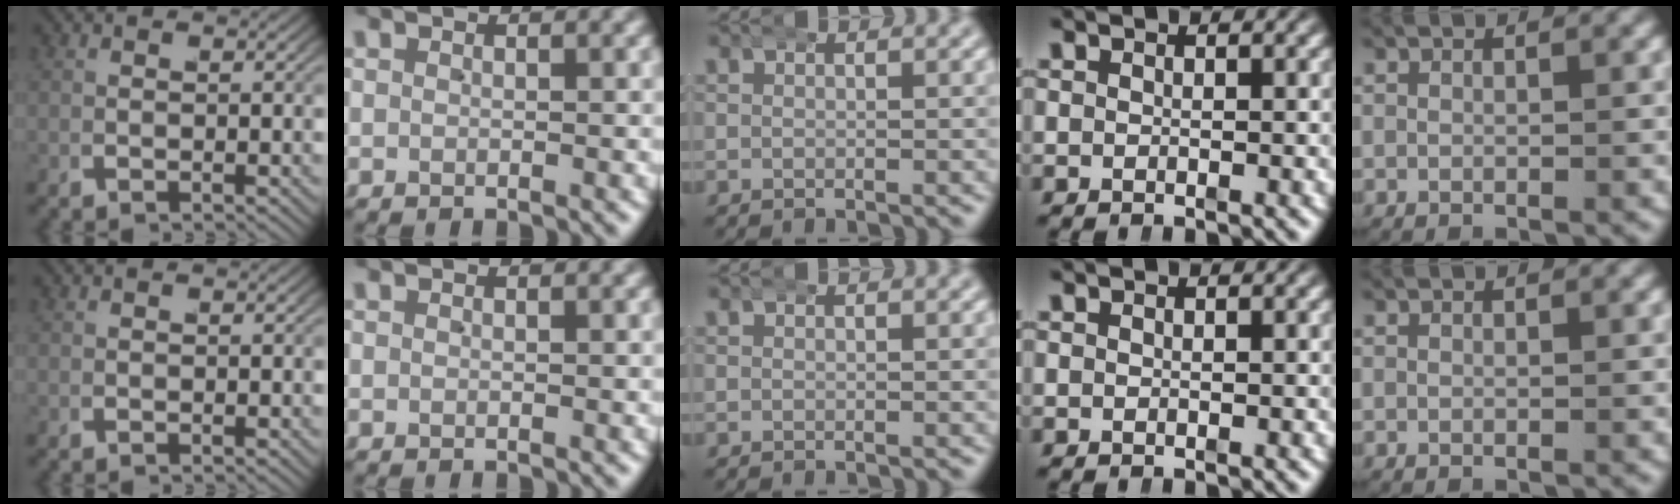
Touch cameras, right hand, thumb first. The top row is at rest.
{}